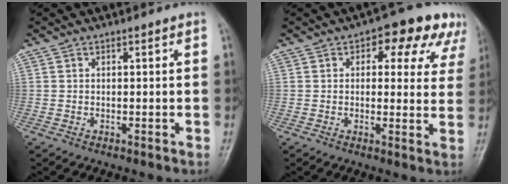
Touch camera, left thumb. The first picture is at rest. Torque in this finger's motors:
{"motor_torque": [-0.02, 0.13, 0.19, 0.02, 0.11]}